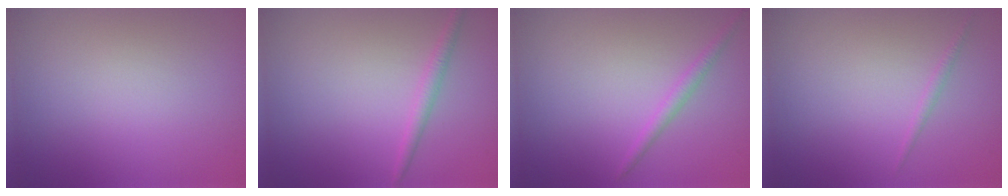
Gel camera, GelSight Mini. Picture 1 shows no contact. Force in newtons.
{"total": 1.4, "press": 1.4, "slide": 0.1}
{"total": 1.3, "press": 1.3, "slide": 0.0}
{"total": 0.7, "press": 0.7, "slide": 0.0}